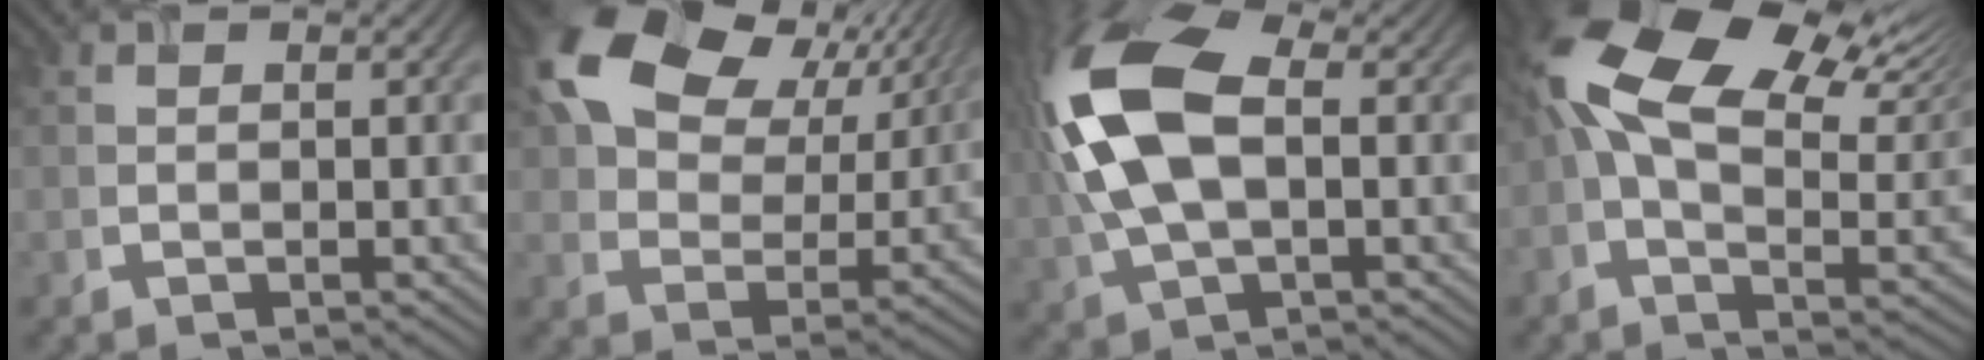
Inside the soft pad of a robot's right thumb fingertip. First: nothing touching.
{"total": 16.7, "force": [8.3, 10.4, 10.0], "torque": [-0.193, 0.014, 0.134]}
{"total": 13.0, "force": [1.3, 7.0, 11.0], "torque": [-0.276, 0.012, 0.023]}
{"total": 17.7, "force": [6.6, 8.4, 14.2], "torque": [-0.288, 0.022, 0.113]}